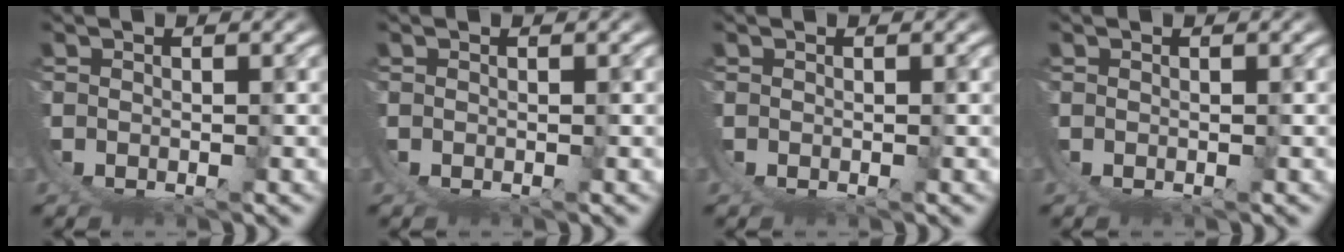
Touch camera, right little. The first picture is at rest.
{"total": 0.0}
{"total": 0.0}
{"total": 0.0}